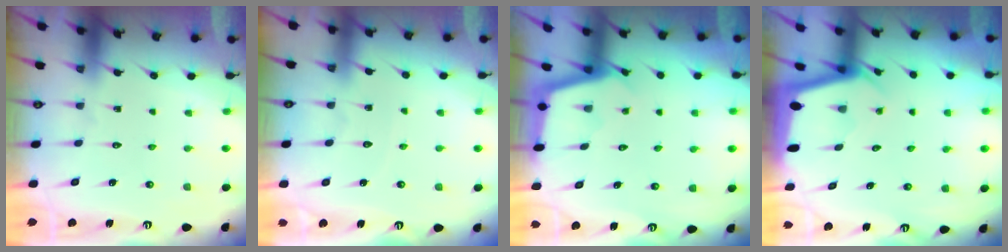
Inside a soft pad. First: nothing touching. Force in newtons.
{"total": 2.6, "press": 2.6, "slide": 0.4}
{"total": 2.3, "press": 2.3, "slide": 0.2}
{"total": 1.9, "press": 1.9, "slide": 0.1}